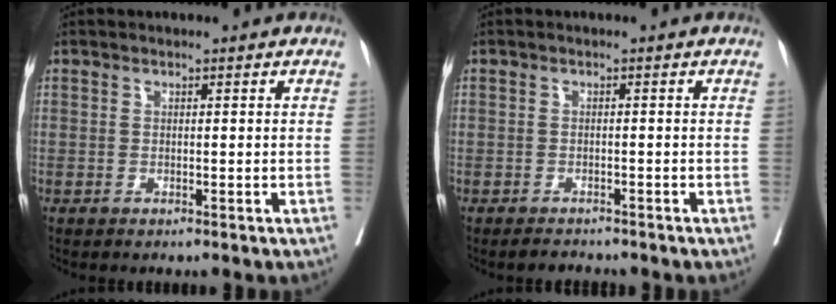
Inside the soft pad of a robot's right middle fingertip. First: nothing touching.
{"total": 1.8, "force": [-1.7, 0.6, 0.2], "torque": [-0.005, -0.004, -0.024]}